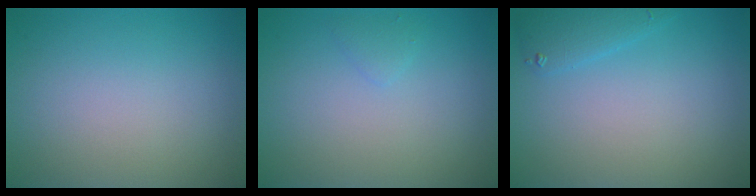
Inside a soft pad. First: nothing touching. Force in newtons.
{"total": 0.7, "press": 0.7, "slide": 0.0}
{"total": 1.7, "press": 1.7, "slide": 0.2}